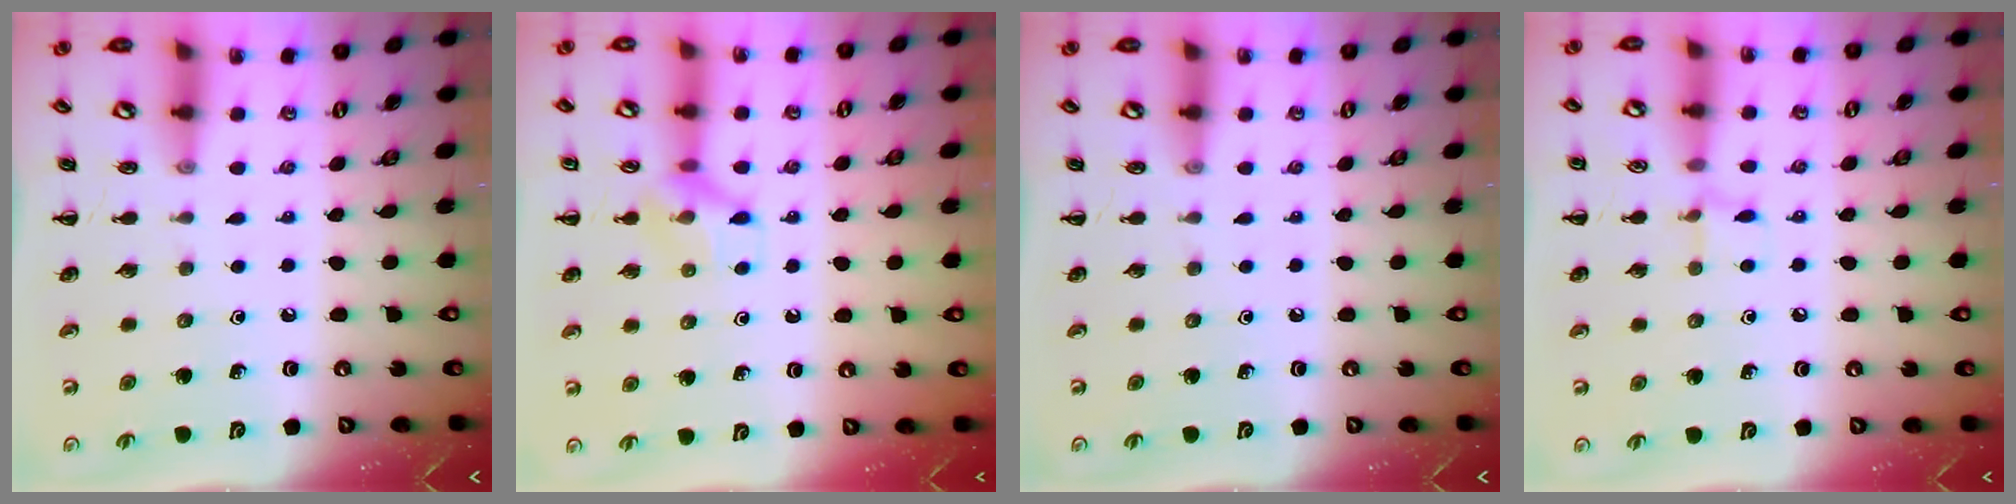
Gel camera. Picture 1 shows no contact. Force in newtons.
{"total": 9.4, "press": 9.4, "slide": 0.6}
{"total": 0.0}
{"total": 5.6, "press": 5.3, "slide": 1.8}